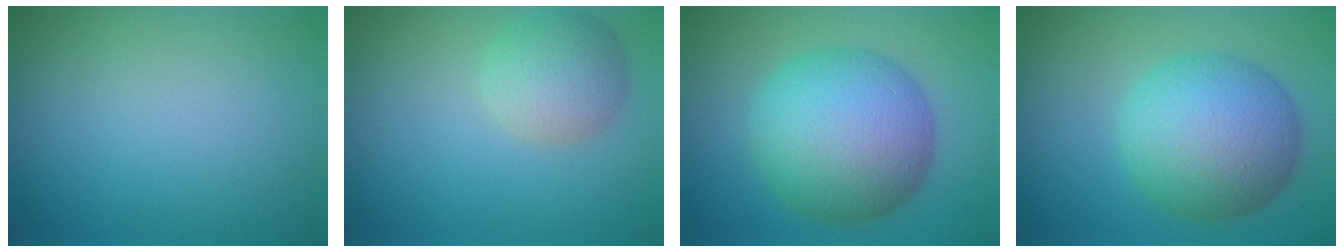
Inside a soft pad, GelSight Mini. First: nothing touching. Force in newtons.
{"total": 4.1, "press": 4.1, "slide": 0.3}
{"total": 10.6, "press": 10.6, "slide": 0.3}
{"total": 8.7, "press": 8.7, "slide": 0.2}